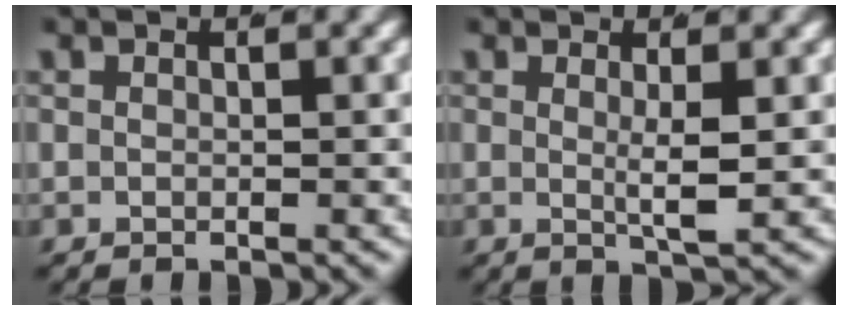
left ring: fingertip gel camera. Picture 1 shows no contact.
{"total": 2.3, "force": [0.4, -0.1, 2.3], "torque": [-0.041, -0.013, 0.012]}